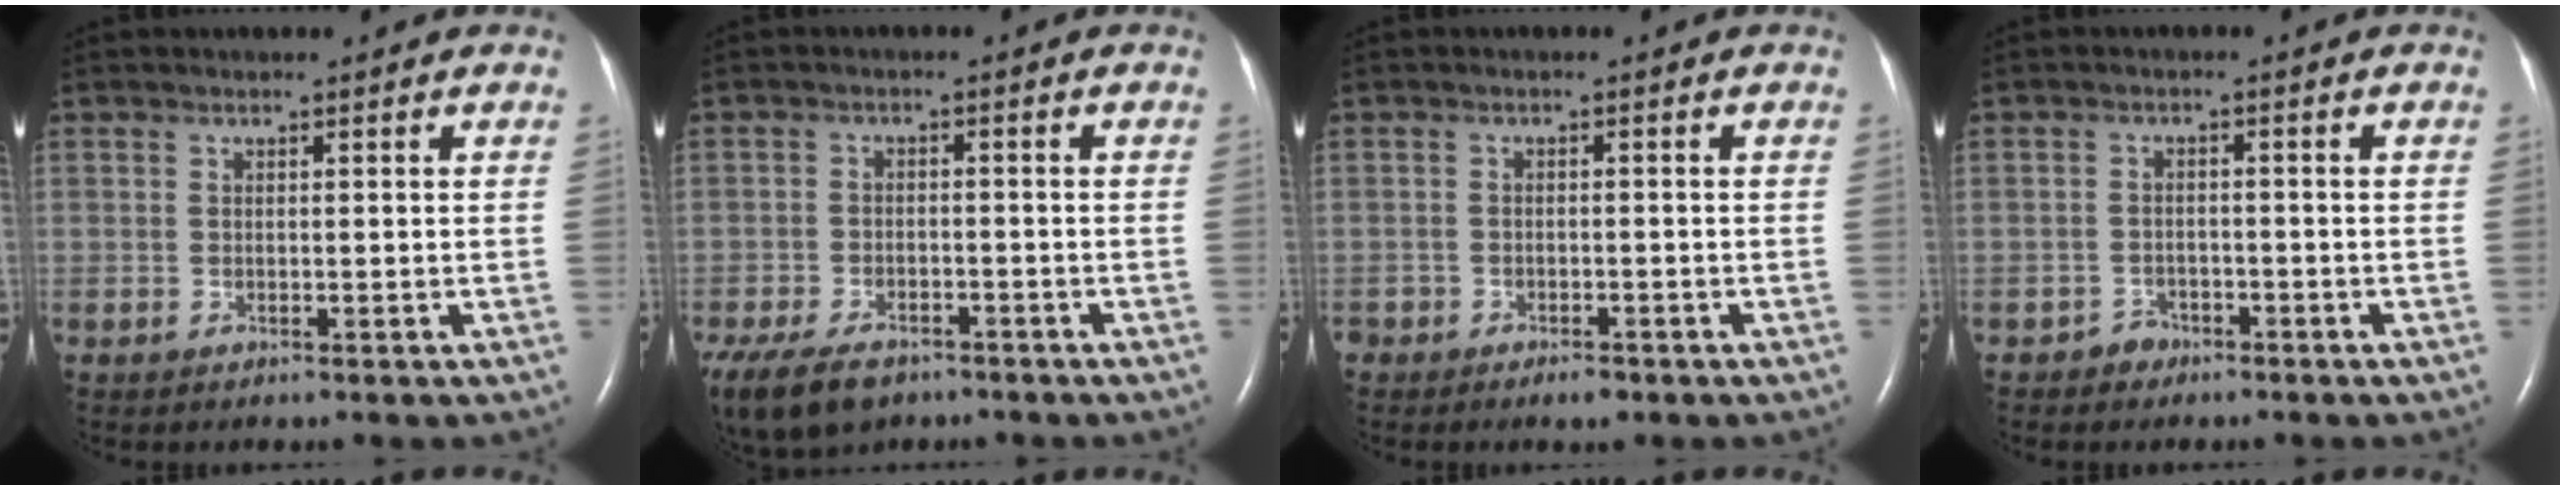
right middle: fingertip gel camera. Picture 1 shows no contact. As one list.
[{"total": 14.6, "force": [-9.6, 8.3, 7.3], "torque": [-0.204, -0.032, -0.146]}, {"total": 2.8, "force": [-2.1, 1.4, 1.2], "torque": [-0.017, 0.000, -0.027]}, {"total": 2.0, "force": [-1.5, 1.3, 0.0], "torque": [-0.003, 0.006, -0.028]}]